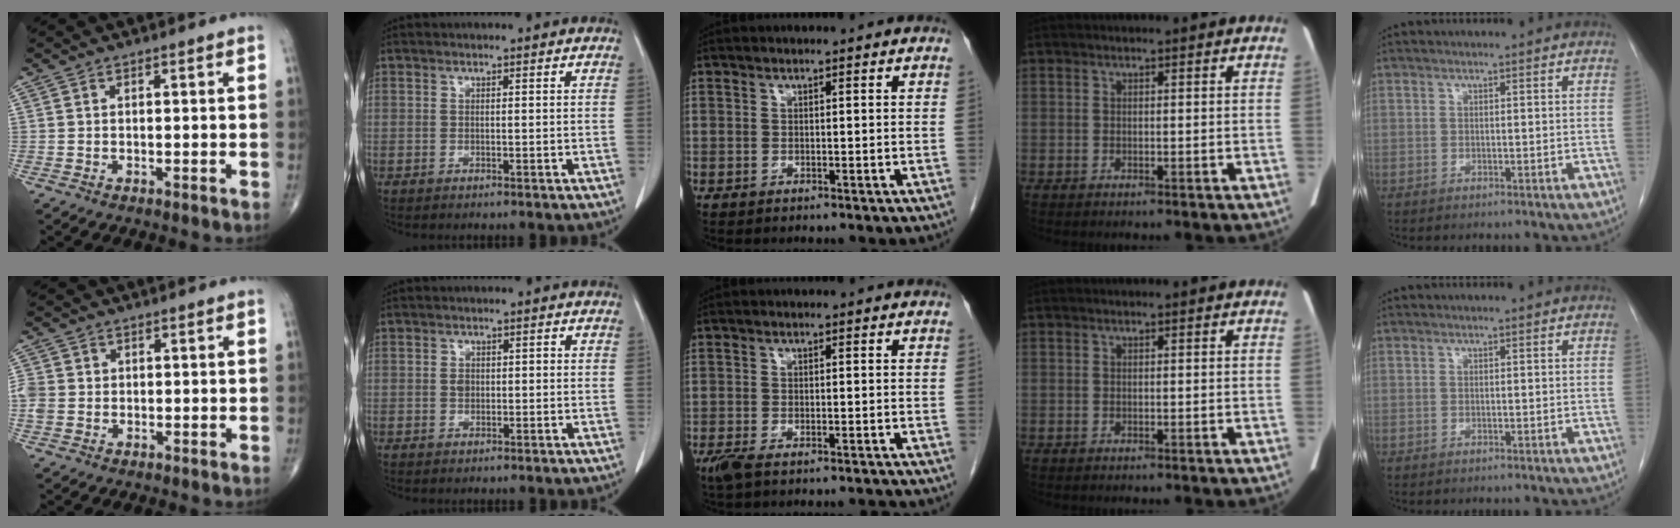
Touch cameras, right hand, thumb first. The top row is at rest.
{"thumb": {"total": 3.4, "force": [0.1, 3.1, 1.5], "torque": [-0.029, 0.009, 0.005]}, "index": {"total": 1.5, "force": [-0.1, 1.1, 0.9], "torque": [-0.016, 0.007, 0.001]}, "middle": {"total": 4.7, "force": [-4.0, 0.8, 2.3], "torque": [-0.040, -0.009, -0.068]}}